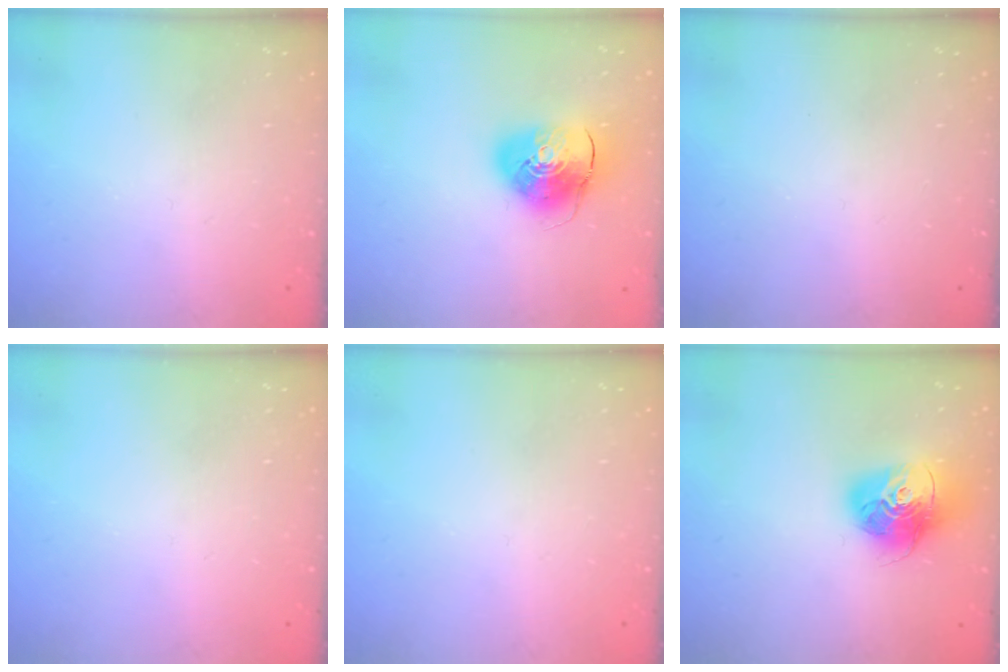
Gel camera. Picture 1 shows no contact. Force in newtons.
{"total": 10.4, "press": 10.2, "slide": 1.7}
{"total": 0.0}
{"total": 0.0}
{"total": 0.0}
{"total": 16.9, "press": 16.9, "slide": 1.7}